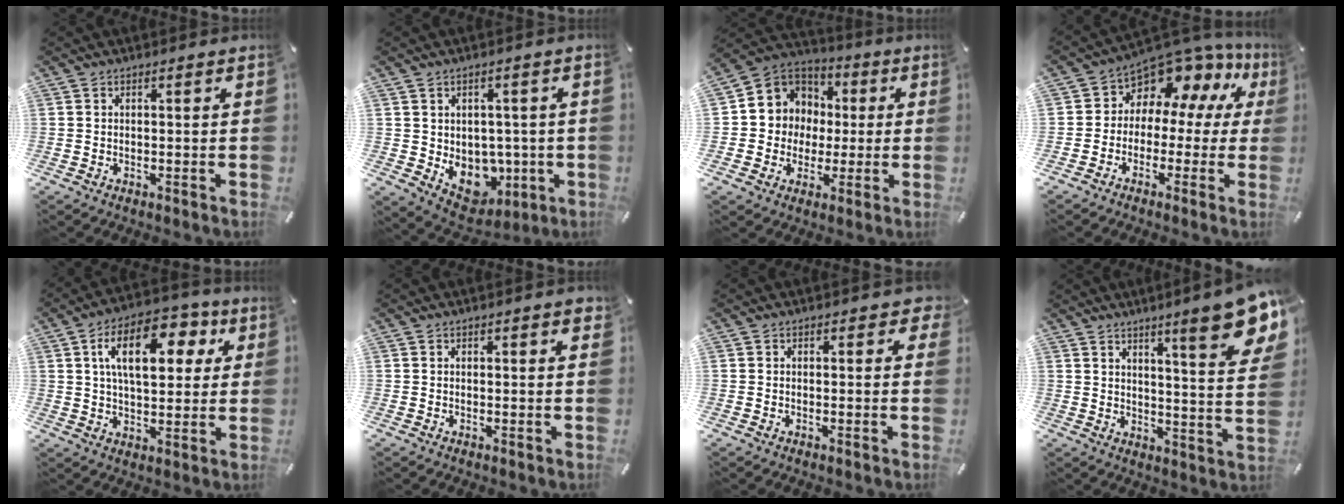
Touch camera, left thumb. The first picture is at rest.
{"total": 9.4, "force": [-0.8, 8.3, 4.3], "torque": [-0.045, -0.023, -0.003]}
{"total": 9.8, "force": [0.2, 9.7, 0.9], "torque": [-0.027, -0.008, 0.012]}
{"total": 8.5, "force": [6.9, 4.5, 1.9], "torque": [-0.043, -0.080, 0.123]}
{"total": 16.0, "force": [5.8, 9.1, 11.8], "torque": [-0.177, -0.004, 0.096]}
{"total": 0.8, "force": [0.4, 0.3, 0.6], "torque": [-0.004, -0.001, 0.006]}
{"total": 1.7, "force": [0.3, 1.1, 1.2], "torque": [-0.003, -0.005, 0.001]}
{"total": 14.8, "force": [9.2, 2.3, 11.4], "torque": [-0.164, -0.066, 0.144]}